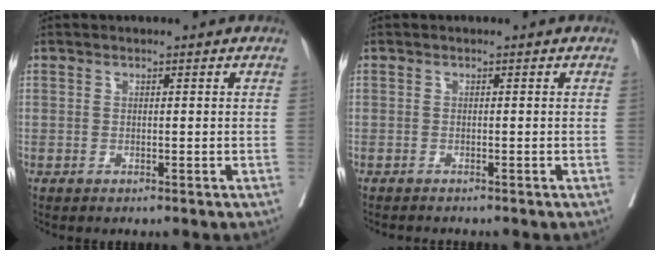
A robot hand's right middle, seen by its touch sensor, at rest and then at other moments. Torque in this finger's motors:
{"motor_torque": [0.59, -0.73, 0.06, 0.02]}